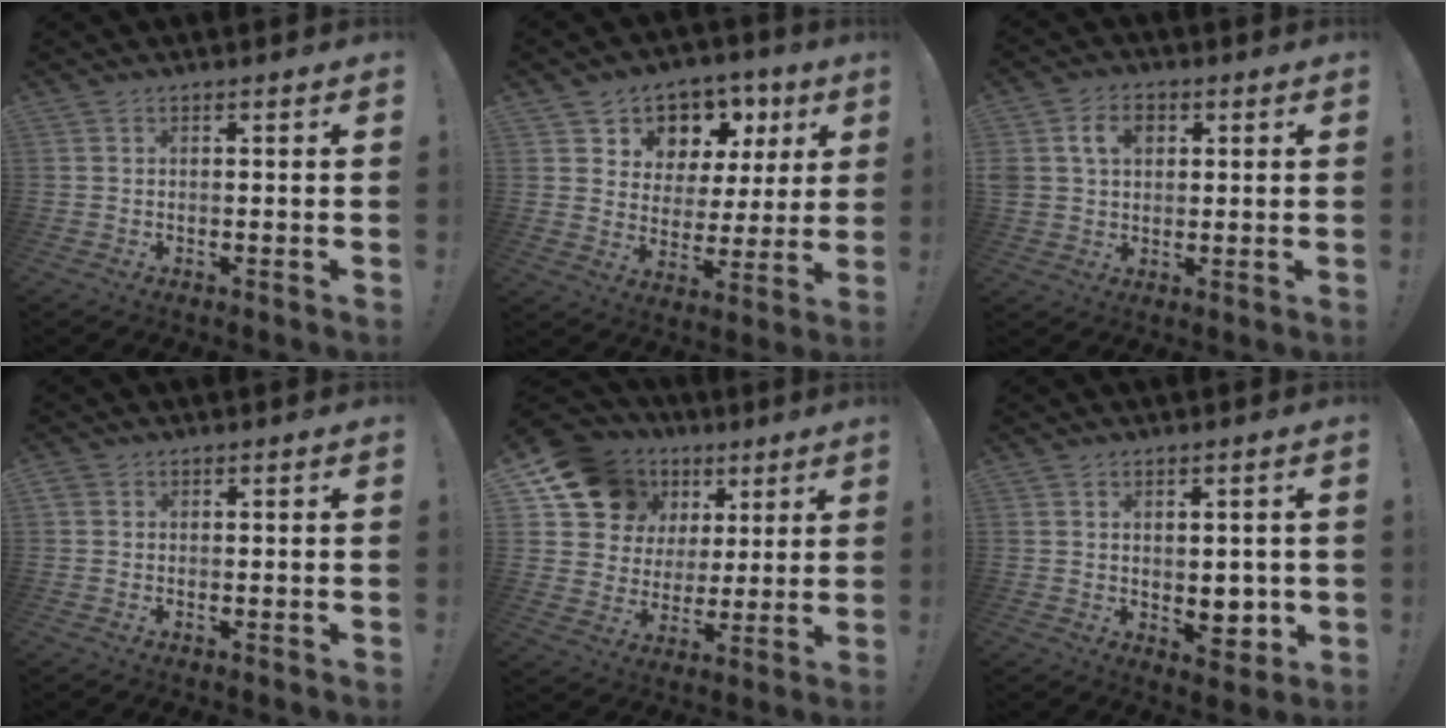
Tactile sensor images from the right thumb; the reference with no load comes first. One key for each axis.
{"total": 8.9, "fx": 4.9, "fy": 7.0, "fz": 2.5, "tx": -0.035, "ty": -0.044, "tz": 0.098}
{"total": 8.4, "fx": 2.8, "fy": 6.6, "fz": 4.5, "tx": -0.072, "ty": 0.006, "tz": 0.055}
{"total": 1.0, "fx": 0.2, "fy": 0.9, "fz": 0.3, "tx": -0.004, "ty": 0.001, "tz": 0.004}
{"total": 14.4, "fx": 8.4, "fy": 10.8, "fz": 4.4, "tx": -0.075, "ty": -0.050, "tz": 0.176}
{"total": 6.8, "fx": -0.4, "fy": 4.9, "fz": 4.7, "tx": -0.042, "ty": 0.004, "tz": -0.001}